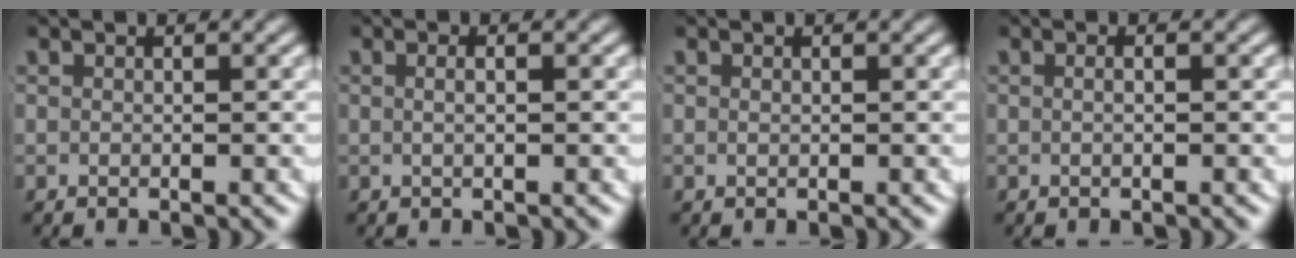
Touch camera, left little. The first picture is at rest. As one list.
[{"total": 1.0, "force": [-0.2, 0.1, 1.0], "torque": [-0.018, 0.000, -0.002]}, {"total": 0.0}, {"total": 0.7, "force": [-0.2, 0.3, 0.6], "torque": [-0.013, 0.002, -0.005]}]